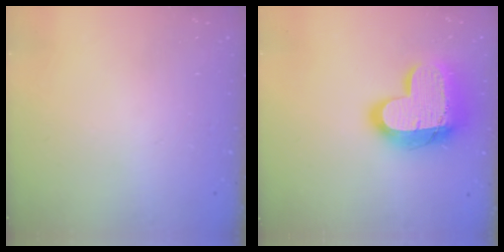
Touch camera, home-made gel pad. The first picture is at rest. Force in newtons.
{"total": 19.1, "press": 19.0, "slide": 1.5}